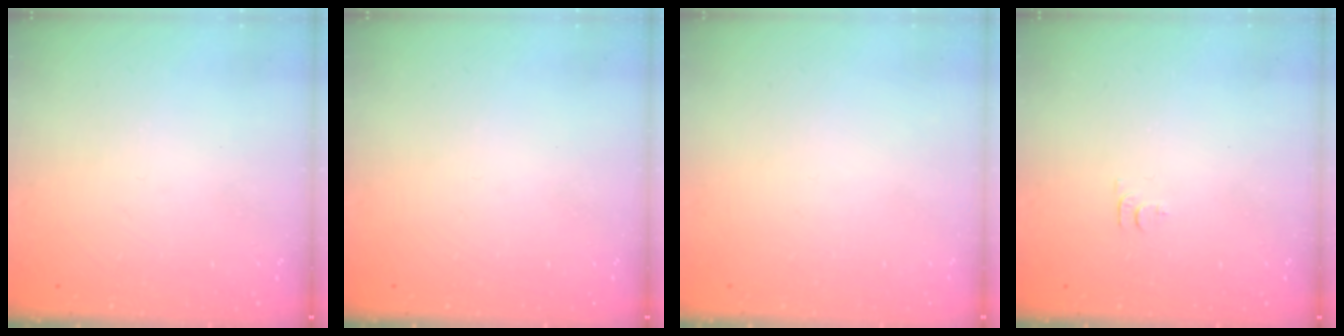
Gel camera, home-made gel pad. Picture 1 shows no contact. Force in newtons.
{"total": 0.0}
{"total": 1.5, "press": 1.5, "slide": 0.1}
{"total": 4.6, "press": 4.5, "slide": 0.7}